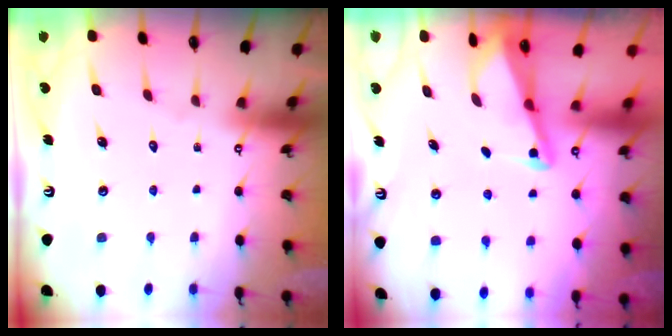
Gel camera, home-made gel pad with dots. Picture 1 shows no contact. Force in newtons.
{"total": 2.2, "press": 2.2, "slide": 0.3}